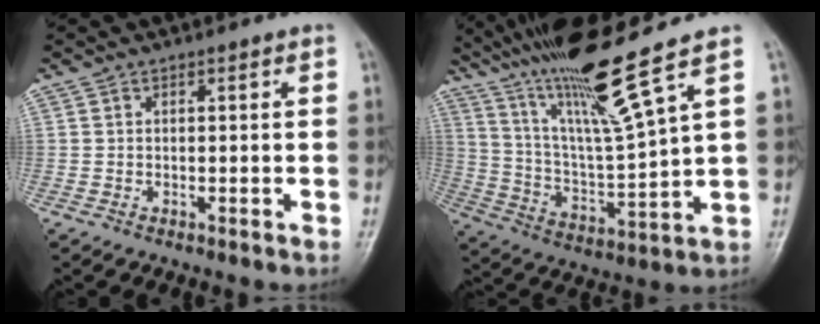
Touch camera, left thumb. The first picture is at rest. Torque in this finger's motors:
{"motor_torque": [1.82, 0.20, 1.47, -1.30, 0.40]}